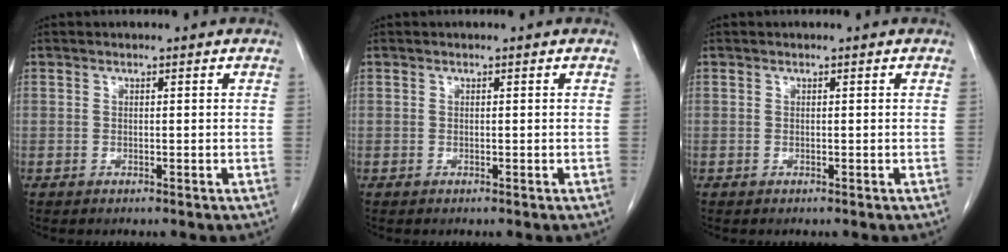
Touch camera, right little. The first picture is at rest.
{"total": 0.0}
{"total": 0.0}